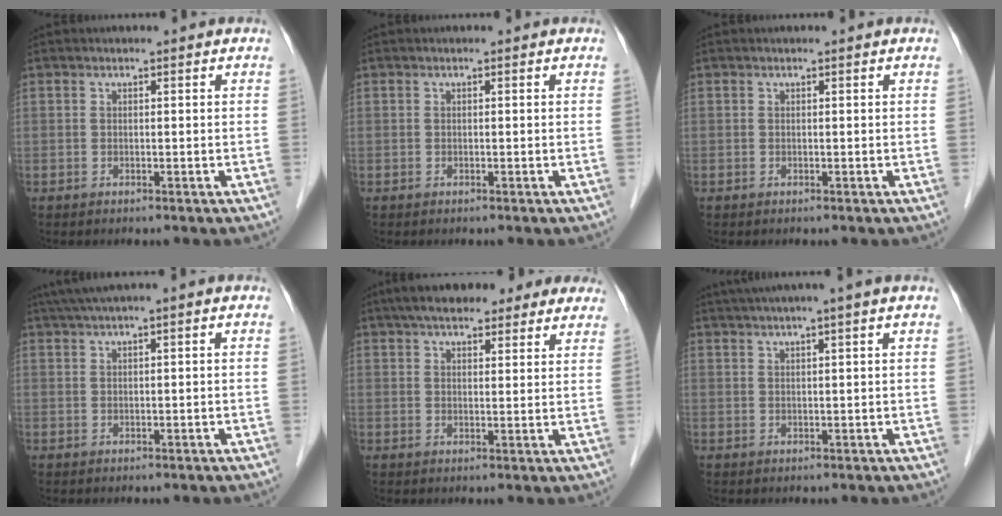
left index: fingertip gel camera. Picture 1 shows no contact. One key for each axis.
{"total": 0.0}
{"total": 0.0}
{"total": 3.8, "fx": 2.5, "fy": -0.6, "fz": 2.8, "tx": -0.060, "ty": 0.023, "tz": 0.050}
{"total": 14.5, "fx": 11.4, "fy": 4.2, "fz": 7.8, "tx": -0.109, "ty": 0.039, "tz": 0.153}
{"total": 6.5, "fx": 4.8, "fy": -1.4, "fz": 4.2, "tx": -0.062, "ty": 0.025, "tz": 0.073}